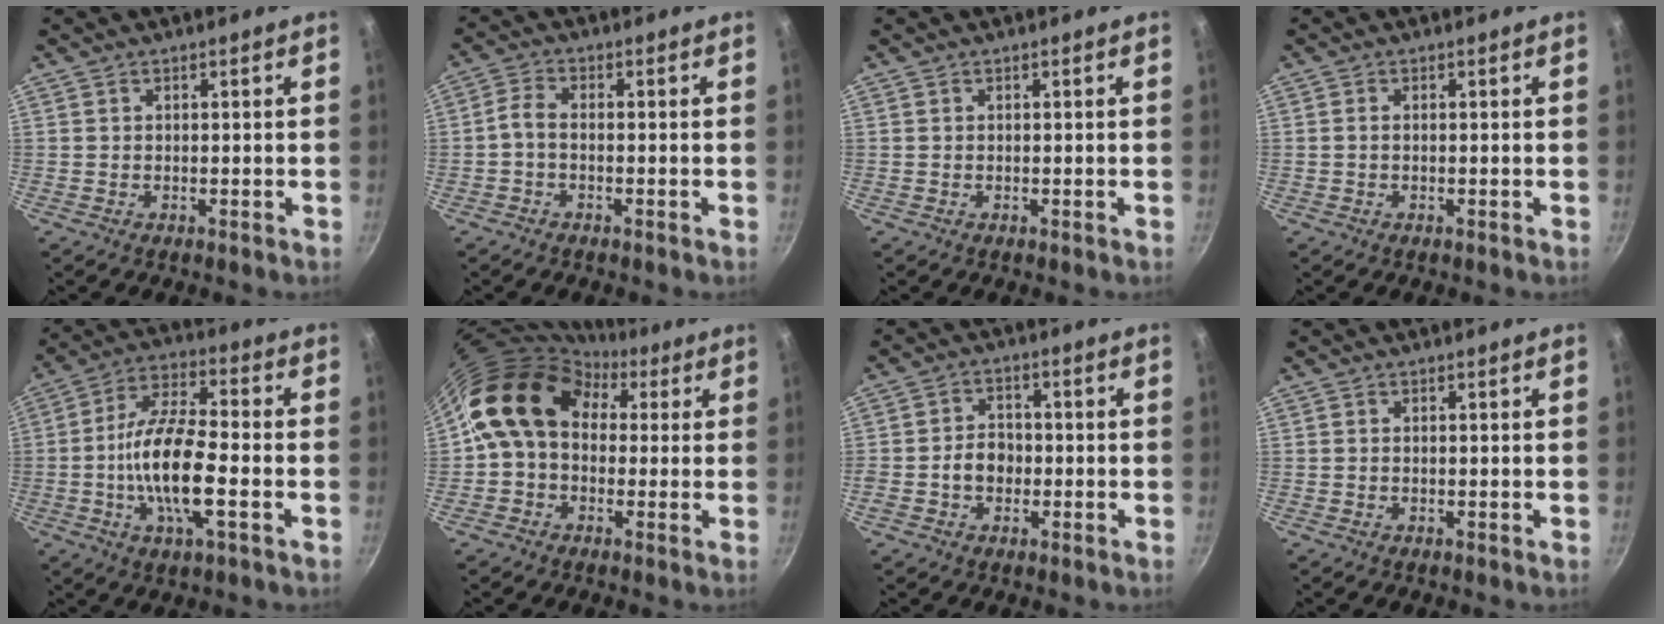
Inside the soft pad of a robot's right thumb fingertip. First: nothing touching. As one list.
[{"total": 2.8, "force": [-1.1, 1.4, 2.2], "torque": [-0.059, 0.014, -0.031]}, {"total": 0.0}, {"total": 0.7, "force": [-0.1, 0.4, 0.6], "torque": [-0.013, 0.003, -0.003]}, {"total": 14.8, "force": [-3.2, 5.1, 13.6], "torque": [-0.251, 0.028, -0.071]}, {"total": 14.5, "force": [3.2, 11.4, 8.5], "torque": [-0.111, 0.030, 0.035]}, {"total": 5.4, "force": [-1.3, 4.3, 3.0], "torque": [-0.028, 0.019, -0.027]}, {"total": 0.0}]